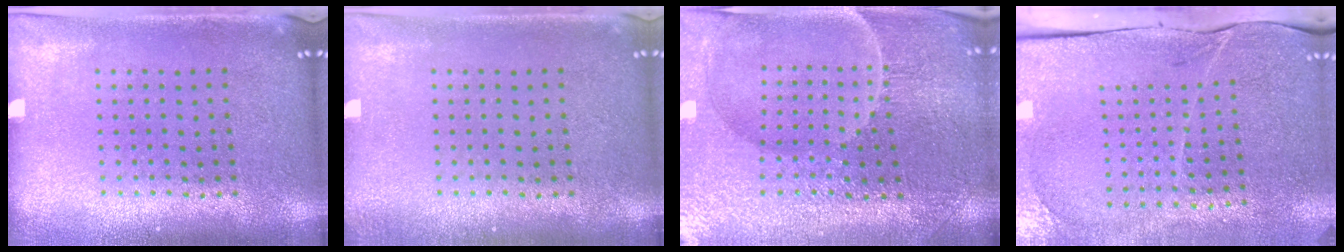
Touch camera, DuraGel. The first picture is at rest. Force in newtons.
{"total": 0.6, "press": 0.6, "slide": 0.1}
{"total": 3.8, "press": 3.7, "slide": 0.4}
{"total": 3.4, "press": 3.3, "slide": 0.9}